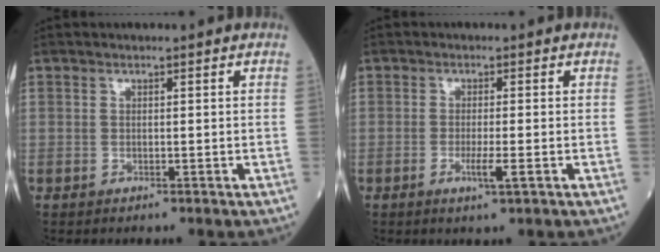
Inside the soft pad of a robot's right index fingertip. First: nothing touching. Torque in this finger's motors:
{"motor_torque": [0.48, -0.31, 0.24, 0.07]}